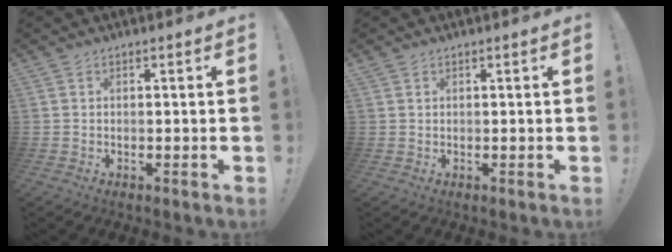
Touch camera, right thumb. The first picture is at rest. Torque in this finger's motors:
{"motor_torque": [-0.13, -0.04, -0.23, 0.13, 0.00]}